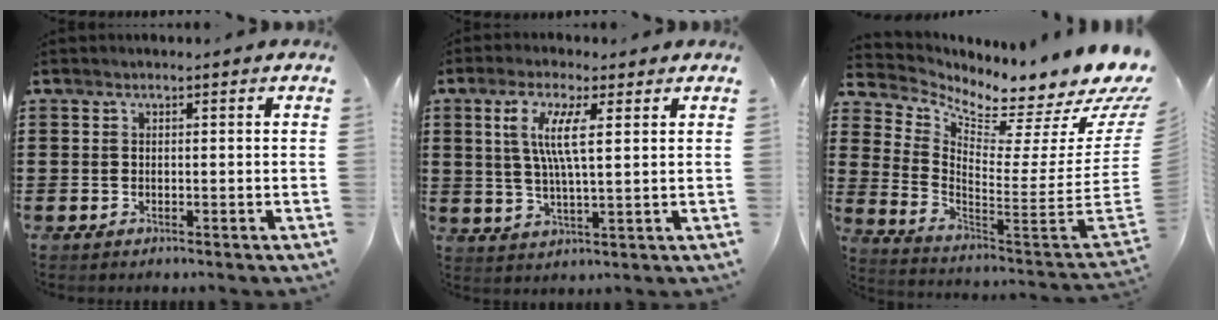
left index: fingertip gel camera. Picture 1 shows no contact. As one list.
[{"total": 6.7, "force": [2.7, 1.6, 5.9], "torque": [-0.126, 0.004, 0.044]}, {"total": 5.6, "force": [5.3, 0.7, 1.7], "torque": [-0.056, -0.080, 0.084]}]